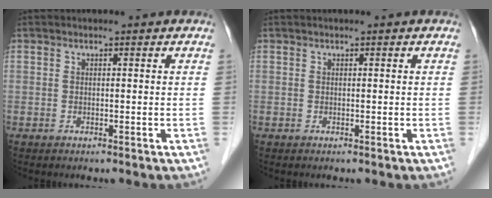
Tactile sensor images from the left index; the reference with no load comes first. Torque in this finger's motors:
{"motor_torque": [0.01, -0.01, -0.07, -0.01]}